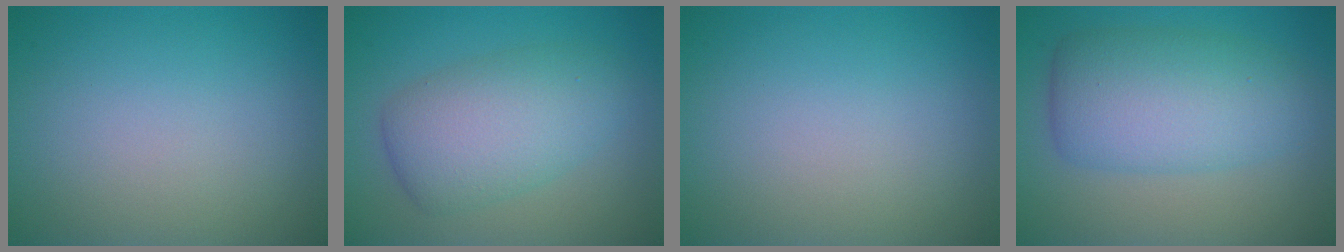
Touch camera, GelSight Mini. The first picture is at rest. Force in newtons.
{"total": 5.8, "press": 5.8, "slide": 0.1}
{"total": 0.0}
{"total": 6.8, "press": 6.8, "slide": 0.2}